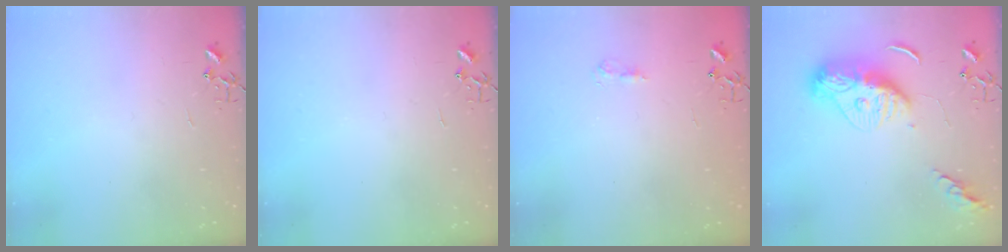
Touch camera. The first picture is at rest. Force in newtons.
{"total": 0.0}
{"total": 6.0, "press": 6.0, "slide": 0.5}
{"total": 12.7, "press": 12.7, "slide": 1.2}